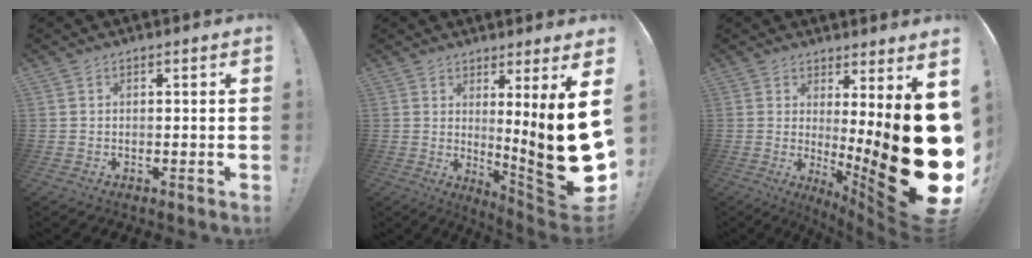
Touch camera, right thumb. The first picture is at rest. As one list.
[{"total": 17.2, "force": [1.5, 0.3, 17.2], "torque": [-0.240, -0.050, 0.029]}, {"total": 25.7, "force": [-1.1, 4.9, 25.2], "torque": [-0.321, -0.065, 0.010]}]